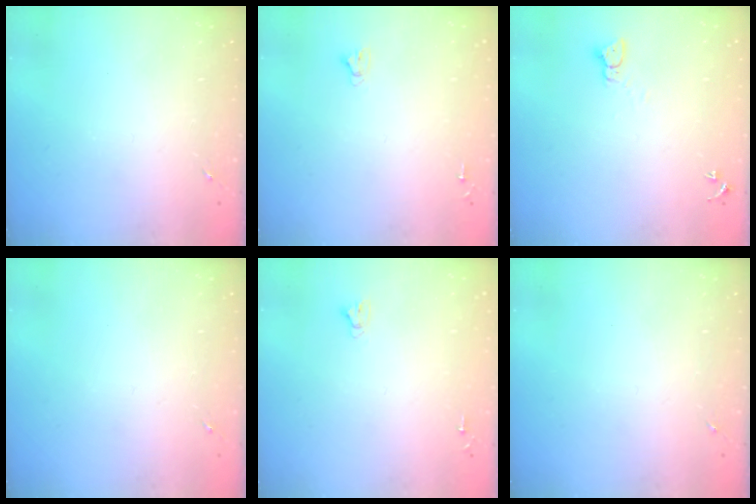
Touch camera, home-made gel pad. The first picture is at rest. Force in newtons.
{"total": 2.4, "press": 2.4, "slide": 0.2}
{"total": 2.3, "press": 2.3, "slide": 0.3}
{"total": 0.0}
{"total": 2.4, "press": 2.4, "slide": 0.2}
{"total": 0.0}